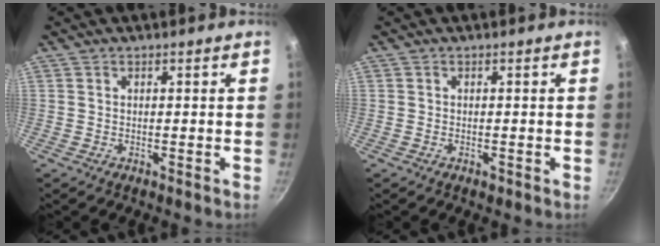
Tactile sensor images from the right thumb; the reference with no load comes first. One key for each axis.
{"total": 0.8, "fx": -0.4, "fy": 0.4, "fz": 0.5, "tx": -0.008, "ty": 0.001, "tz": -0.007}